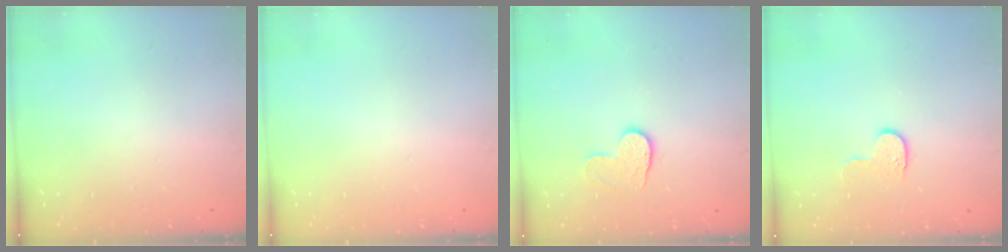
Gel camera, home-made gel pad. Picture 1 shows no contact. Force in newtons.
{"total": 0.0}
{"total": 6.9, "press": 6.8, "slide": 0.5}
{"total": 5.6, "press": 5.6, "slide": 0.5}